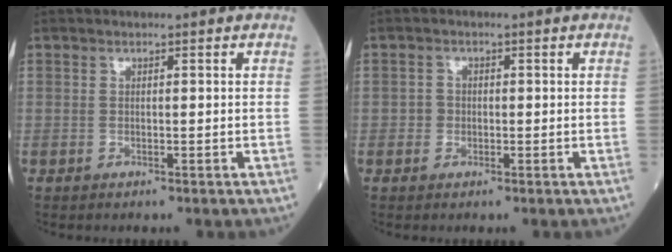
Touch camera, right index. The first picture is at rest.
{"total": 1.3, "force": [-0.4, 1.2, 0.2], "torque": [0.004, 0.006, -0.008]}